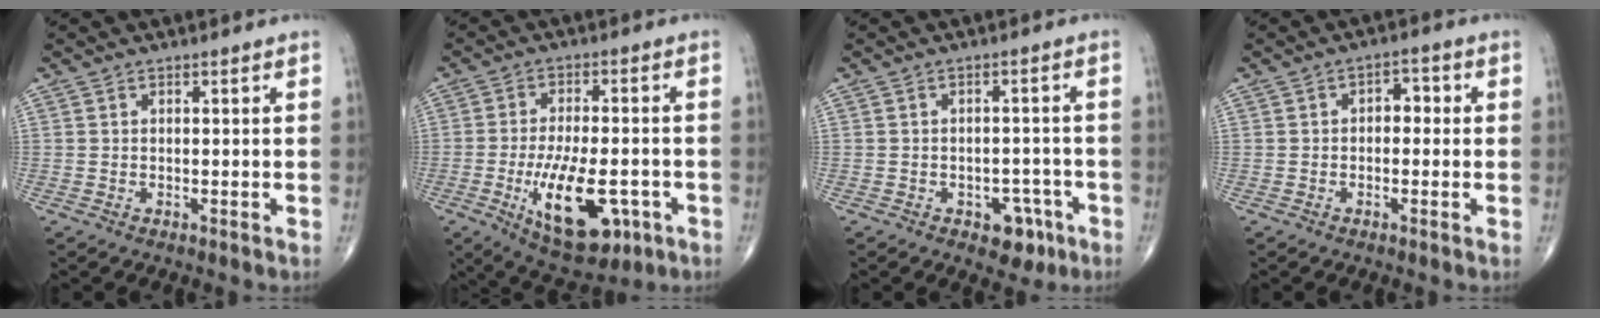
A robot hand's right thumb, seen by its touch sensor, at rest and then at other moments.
{"total": 15.4, "force": [-5.0, 6.8, 12.8], "torque": [-0.202, 0.005, -0.065]}
{"total": 5.6, "force": [-2.9, 3.6, 3.2], "torque": [-0.014, 0.021, -0.034]}
{"total": 3.5, "force": [0.1, 2.3, 2.6], "torque": [-0.017, 0.015, -0.007]}